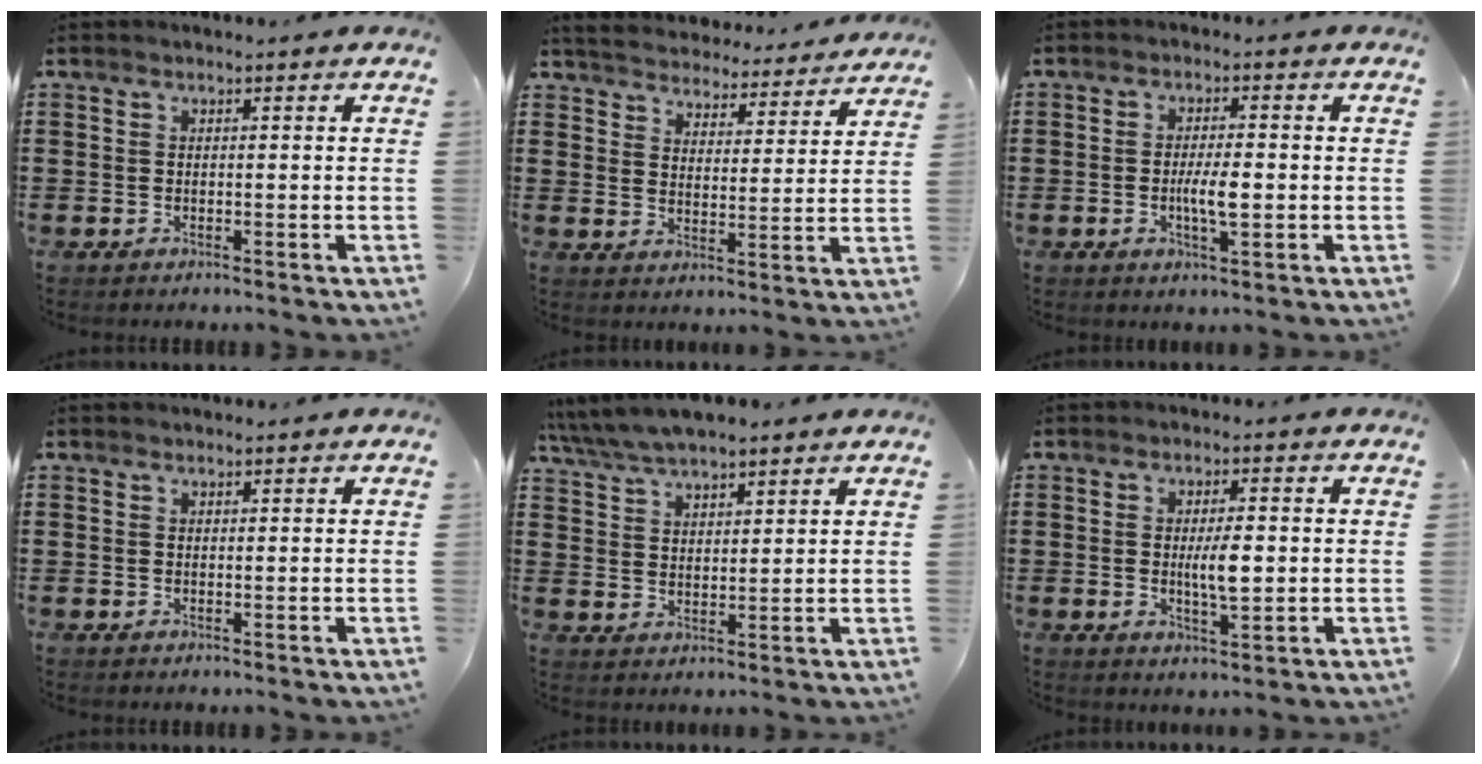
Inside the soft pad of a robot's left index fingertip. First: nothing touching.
{"total": 4.5, "force": [4.5, -0.1, -0.6], "torque": [-0.017, -0.040, 0.075]}
{"total": 4.5, "force": [-0.5, 0.9, 4.3], "torque": [-0.082, -0.003, -0.012]}
{"total": 0.6, "force": [0.5, 0.2, 0.1], "torque": [-0.002, 0.001, 0.011]}
{"total": 5.8, "force": [5.2, 1.6, 1.8], "torque": [-0.055, -0.012, 0.096]}
{"total": 4.9, "force": [0.1, 1.4, 4.7], "torque": [-0.077, -0.001, -0.001]}